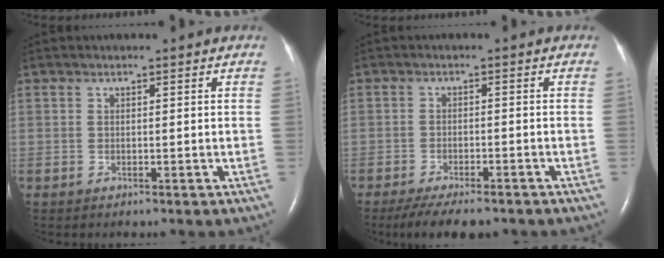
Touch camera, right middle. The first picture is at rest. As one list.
[{"total": 8.9, "force": [-7.2, 2.4, 4.7], "torque": [-0.069, -0.011, -0.108]}]